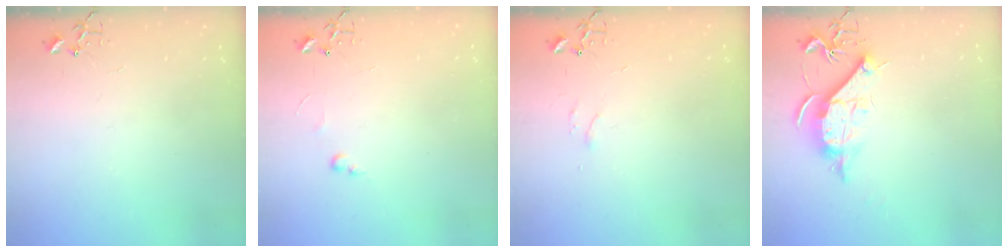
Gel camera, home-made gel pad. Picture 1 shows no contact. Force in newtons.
{"total": 2.7, "press": 2.7, "slide": 0.4}
{"total": 3.9, "press": 3.9, "slide": 0.6}
{"total": 11.3, "press": 11.3, "slide": 0.0}